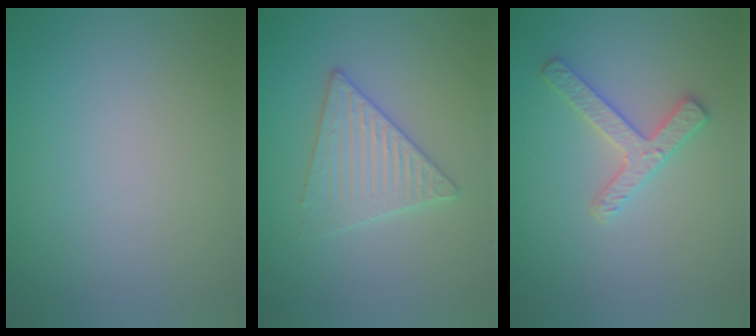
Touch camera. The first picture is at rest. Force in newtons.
{"total": 3.3, "press": 3.2, "slide": 0.3}
{"total": 2.7, "press": 2.7, "slide": 0.3}